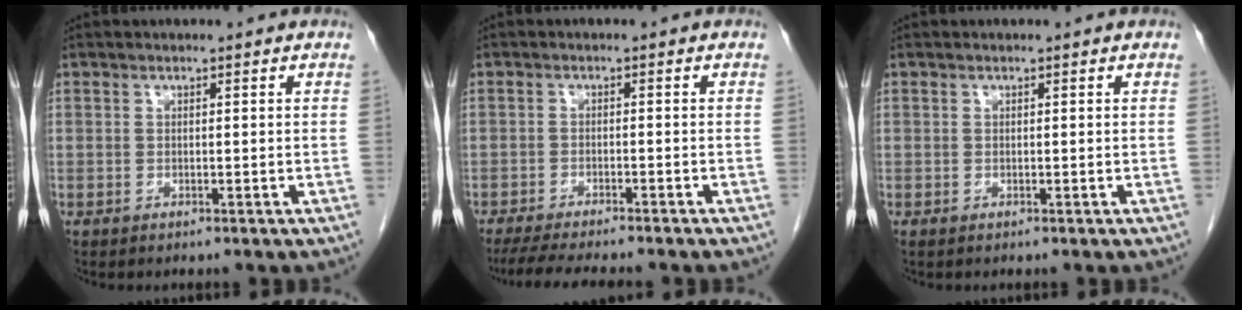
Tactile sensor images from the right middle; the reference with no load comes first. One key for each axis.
{"total": 9.6, "fx": -8.3, "fy": 0.7, "fz": 4.8, "tx": -0.066, "ty": -0.016, "tz": -0.125}
{"total": 0.0}